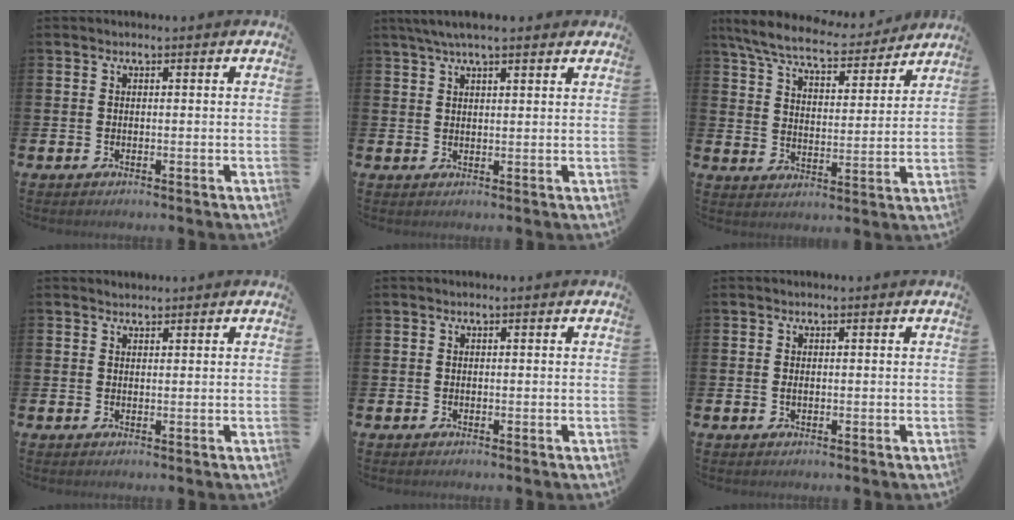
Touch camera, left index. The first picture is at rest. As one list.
[{"total": 4.3, "force": [3.4, 0.8, 2.5], "torque": [-0.049, -0.002, 0.061]}, {"total": 7.8, "force": [7.2, 1.3, 2.8], "torque": [-0.088, -0.042, 0.125]}, {"total": 1.2, "force": [1.1, 0.3, -0.1], "torque": [0.014, -0.001, 0.019]}, {"total": 0.0}, {"total": 0.6, "force": [0.0, 0.3, 0.5], "torque": [-0.010, 0.002, -0.001]}]